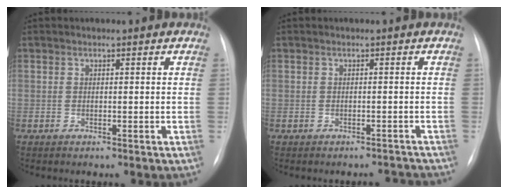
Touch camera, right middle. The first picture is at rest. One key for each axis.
{"total": 1.5, "fx": -1.5, "fy": 0.5, "fz": -0.1, "tx": 0.006, "ty": 0.003, "tz": -0.011}